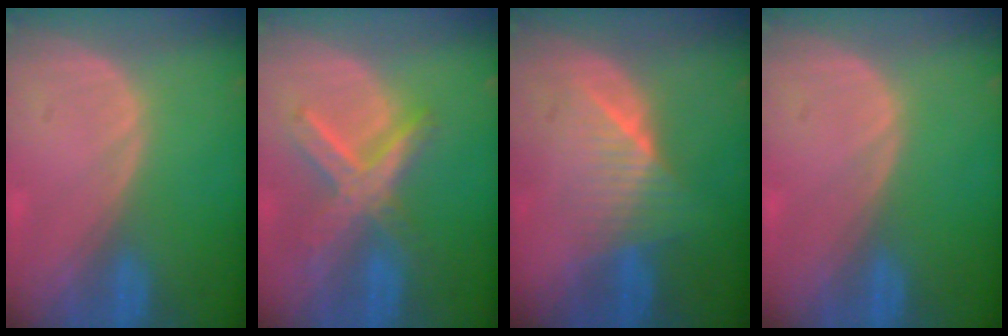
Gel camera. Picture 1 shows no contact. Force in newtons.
{"total": 7.8, "press": 6.7, "slide": 3.9}
{"total": 6.2, "press": 5.8, "slide": 2.1}
{"total": 0.0}